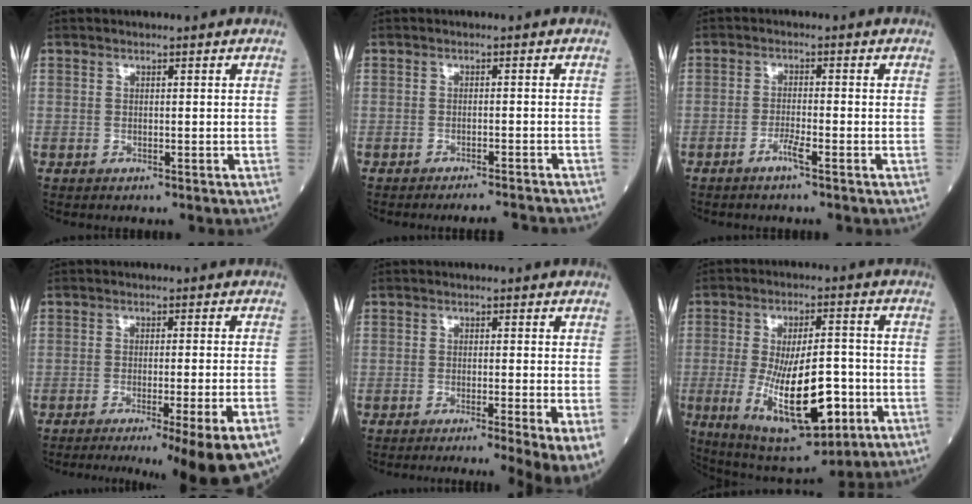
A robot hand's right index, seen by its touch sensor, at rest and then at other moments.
{"total": 6.6, "force": [-6.4, -0.4, 1.6], "torque": [-0.015, -0.014, -0.077]}
{"total": 2.4, "force": [-1.6, -0.2, 1.8], "torque": [-0.037, -0.001, -0.032]}
{"total": 14.6, "force": [-10.3, -0.7, 10.4], "torque": [-0.085, -0.031, -0.142]}
{"total": 9.3, "force": [-6.2, -0.7, 6.9], "torque": [-0.071, -0.025, -0.094]}
{"total": 16.4, "force": [-4.4, 5.2, 15.0], "torque": [-0.262, -0.013, -0.058]}